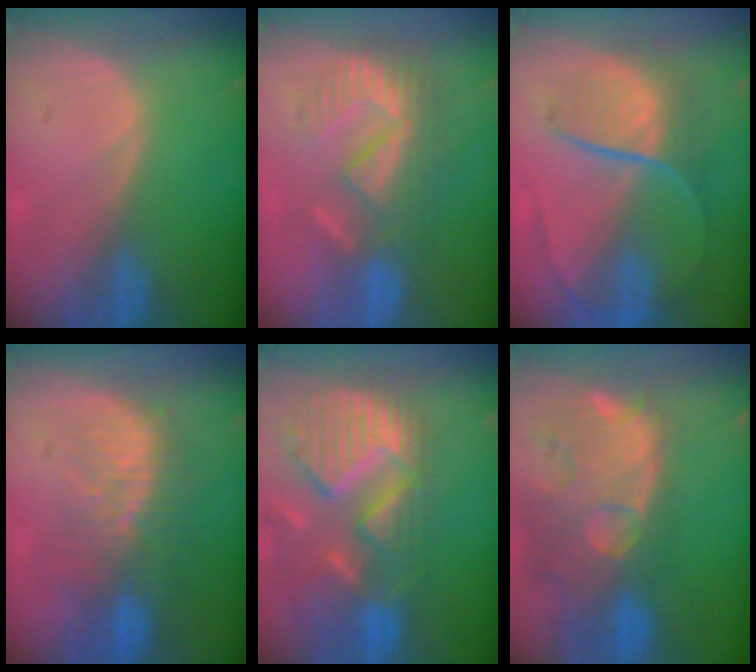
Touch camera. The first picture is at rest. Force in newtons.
{"total": 9.5, "press": 8.1, "slide": 5.0}
{"total": 8.7, "press": 7.5, "slide": 4.5}
{"total": 9.9, "press": 8.5, "slide": 5.0}
{"total": 13.5, "press": 11.4, "slide": 7.2}
{"total": 14.4, "press": 11.7, "slide": 8.5}